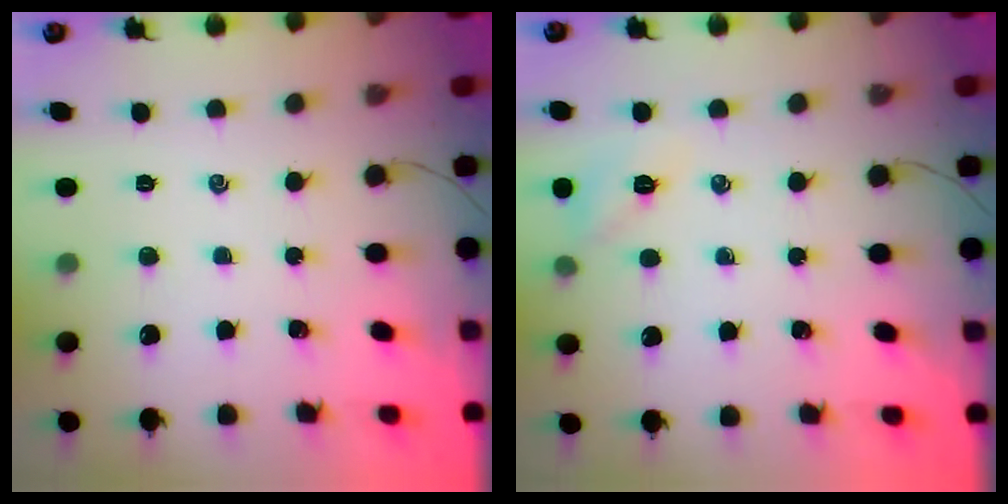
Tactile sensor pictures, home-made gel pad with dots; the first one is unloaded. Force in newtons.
{"total": 6.9, "press": 6.7, "slide": 1.6}